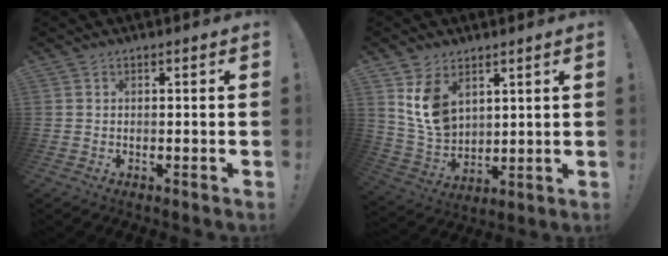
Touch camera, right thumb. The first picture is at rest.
{"total": 10.9, "force": [5.3, 7.8, 5.5], "torque": [-0.098, -0.033, 0.104]}